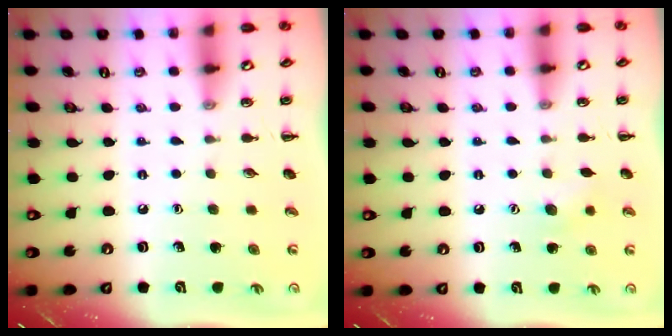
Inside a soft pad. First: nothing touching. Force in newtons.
{"total": 7.0, "press": 6.9, "slide": 1.5}